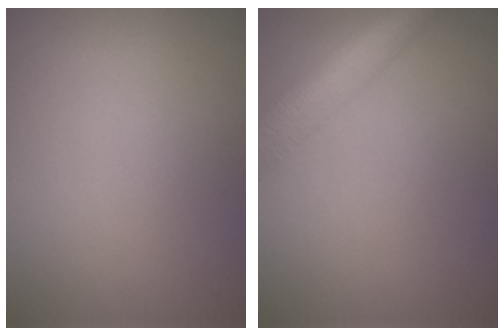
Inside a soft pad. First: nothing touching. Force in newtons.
{"total": 5.7, "press": 5.7, "slide": 0.2}